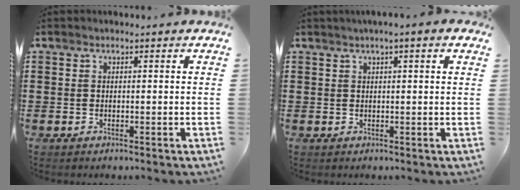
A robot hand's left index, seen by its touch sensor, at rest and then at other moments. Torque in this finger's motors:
{"motor_torque": [2.14, 0.00, 0.47, 0.00]}